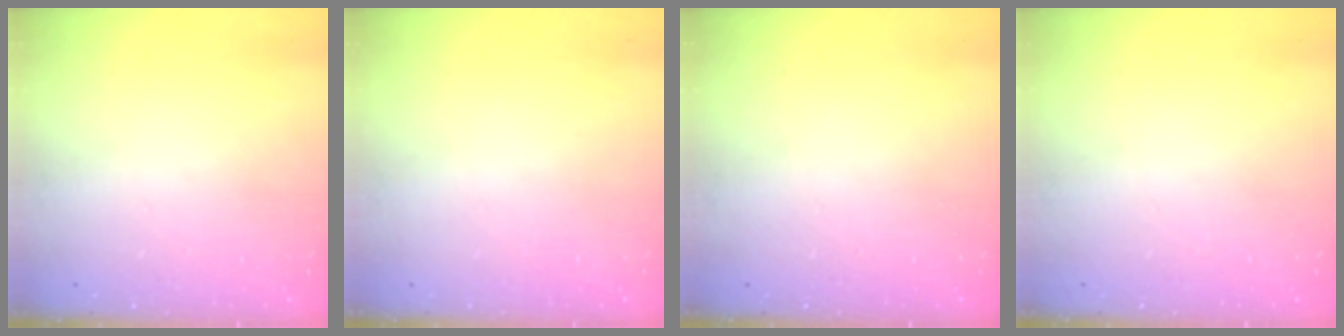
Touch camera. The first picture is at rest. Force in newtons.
{"total": 0.0}
{"total": 0.0}
{"total": 0.0}